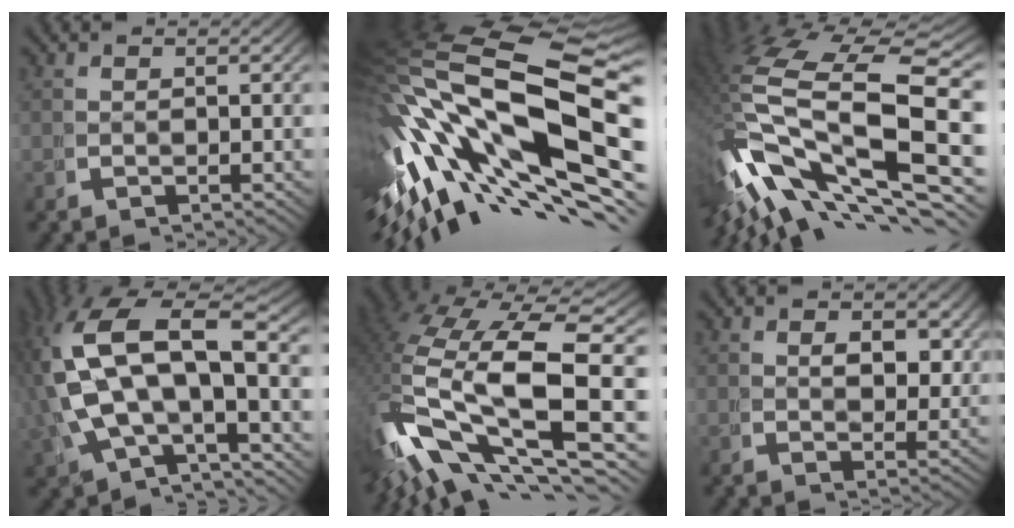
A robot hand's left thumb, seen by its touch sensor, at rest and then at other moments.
{"total": 19.6, "force": [0.9, 10.5, 16.6], "torque": [-0.348, -0.037, 0.043]}
{"total": 17.9, "force": [0.2, 8.9, 15.6], "torque": [-0.339, -0.043, 0.043]}
{"total": 12.6, "force": [1.2, 7.7, 10.0], "torque": [-0.217, -0.024, 0.033]}
{"total": 16.5, "force": [0.2, 9.2, 13.7], "torque": [-0.308, -0.054, 0.035]}
{"total": 2.7, "force": [1.4, 1.3, 1.9], "torque": [-0.032, -0.014, 0.027]}